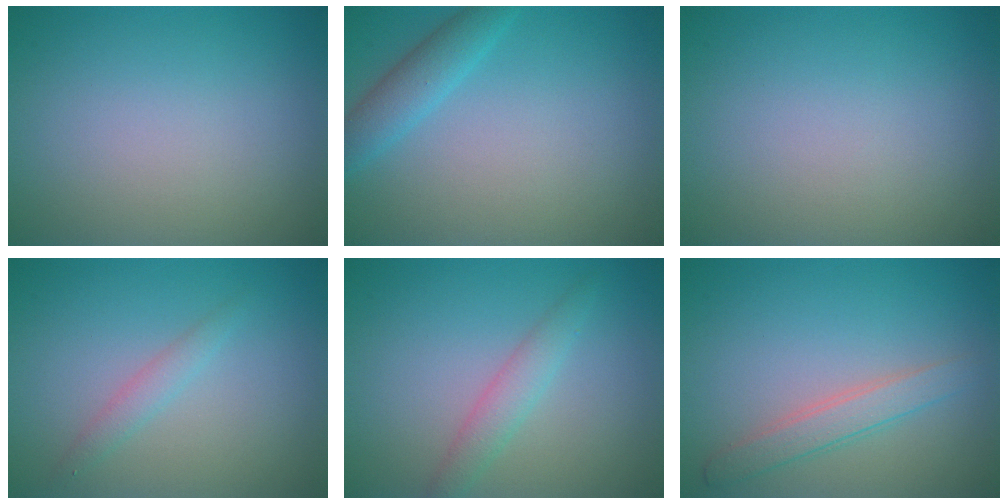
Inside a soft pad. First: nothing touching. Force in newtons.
{"total": 2.1, "press": 2.1, "slide": 0.2}
{"total": 0.0}
{"total": 1.4, "press": 1.4, "slide": 0.0}
{"total": 1.6, "press": 1.6, "slide": 0.1}
{"total": 2.3, "press": 2.3, "slide": 0.1}